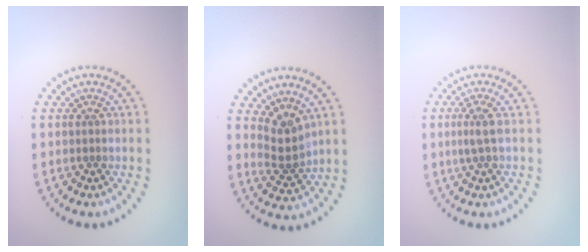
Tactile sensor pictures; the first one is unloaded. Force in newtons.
{"total": 2.8, "press": 2.0, "slide": 1.9}
{"total": 1.5, "press": 1.3, "slide": 0.7}